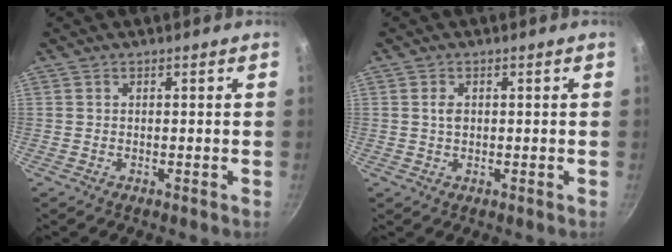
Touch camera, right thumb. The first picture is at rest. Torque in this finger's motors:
{"motor_torque": [-0.56, -0.11, 0.52, -0.02, -0.02]}